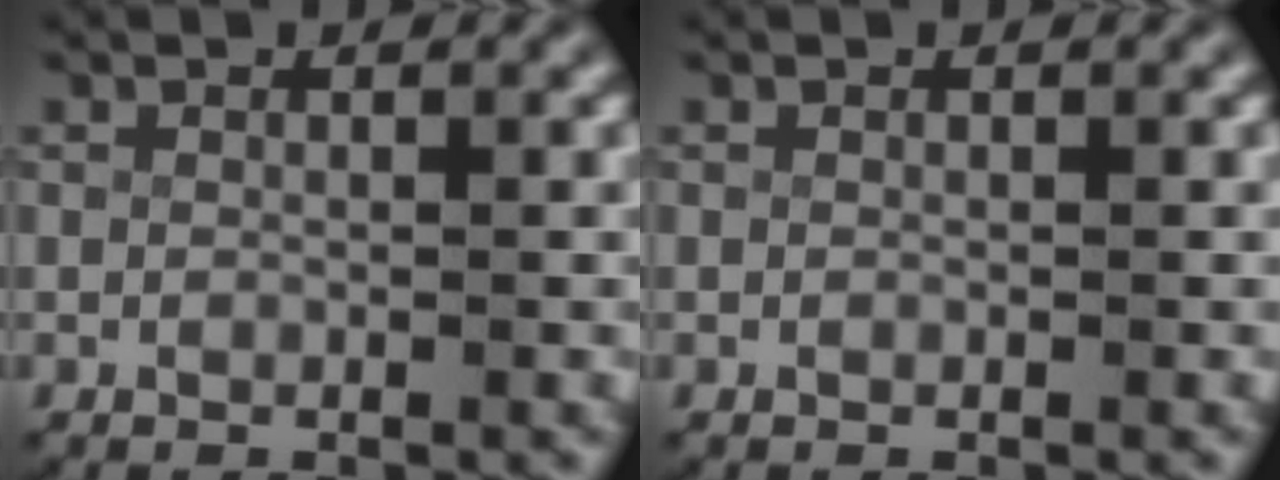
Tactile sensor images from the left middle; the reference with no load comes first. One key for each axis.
{"total": 0.0}